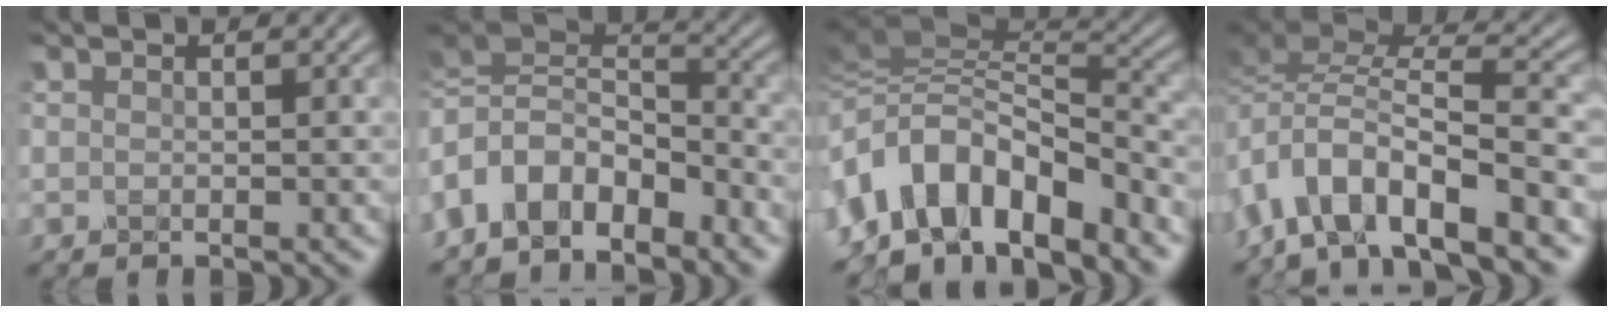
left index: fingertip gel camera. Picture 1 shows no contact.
{"total": 8.4, "force": [-3.8, 5.1, 5.4], "torque": [-0.095, 0.006, -0.082]}
{"total": 10.0, "force": [-4.2, 5.3, 7.4], "torque": [-0.117, 0.022, -0.087]}
{"total": 9.7, "force": [-5.9, 3.7, 6.7], "torque": [-0.116, 0.012, -0.121]}